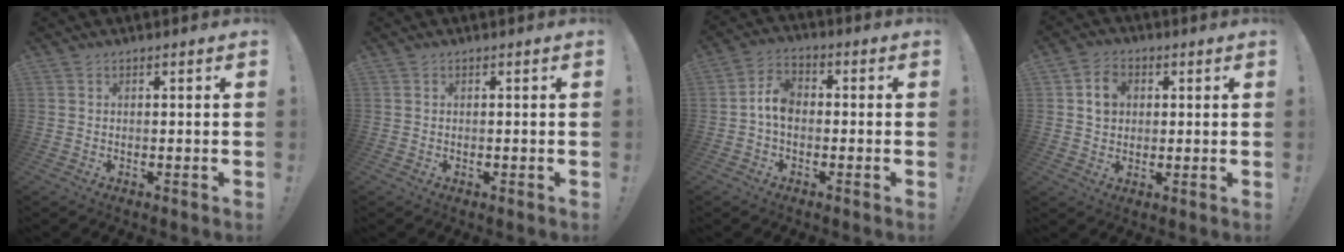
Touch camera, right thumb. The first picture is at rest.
{"total": 0.0}
{"total": 7.0, "force": [-0.7, 4.7, 5.2], "torque": [-0.096, 0.009, -0.012]}
{"total": 7.1, "force": [2.1, 5.9, 3.2], "torque": [-0.044, 0.002, 0.039]}